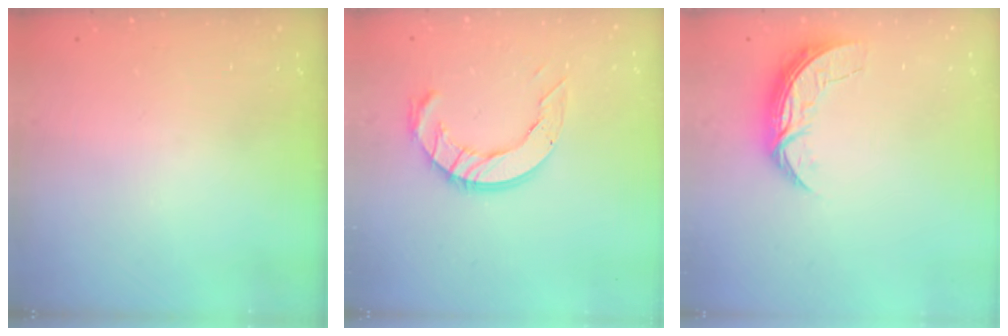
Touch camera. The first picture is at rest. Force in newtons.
{"total": 10.6, "press": 10.5, "slide": 0.9}
{"total": 7.1, "press": 7.1, "slide": 0.6}